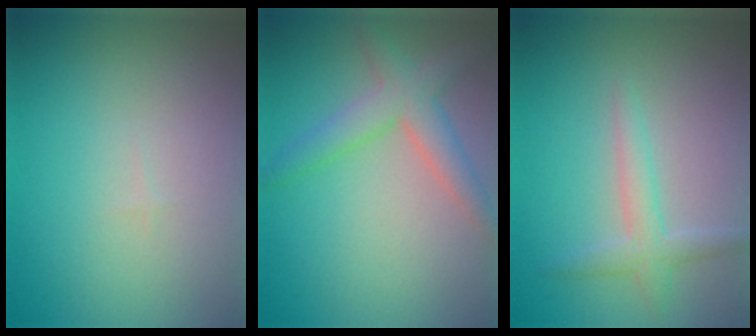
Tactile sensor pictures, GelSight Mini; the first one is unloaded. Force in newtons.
{"total": 3.8, "press": 3.8, "slide": 0.2}
{"total": 2.3, "press": 2.3, "slide": 0.1}